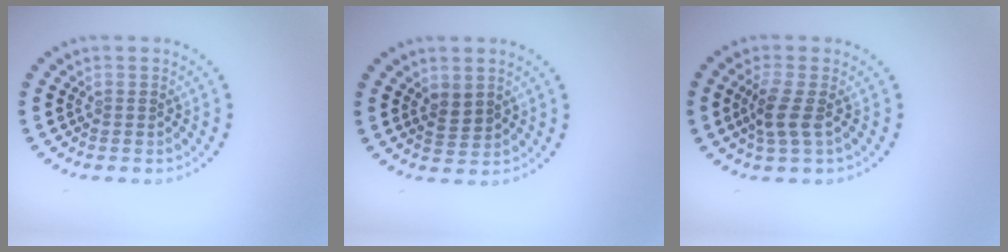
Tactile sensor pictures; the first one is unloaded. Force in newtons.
{"total": 1.8, "press": 1.6, "slide": 0.7}
{"total": 2.5, "press": 2.0, "slide": 1.4}